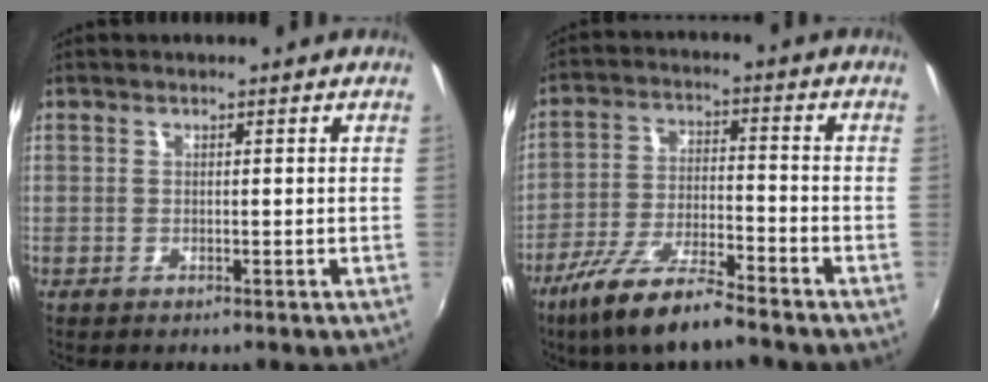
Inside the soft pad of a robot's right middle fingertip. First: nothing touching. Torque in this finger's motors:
{"motor_torque": [1.15, -0.99, 0.49, 0.17]}